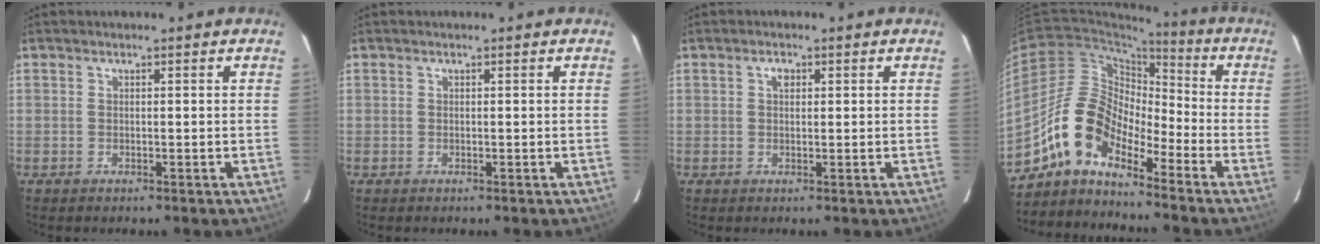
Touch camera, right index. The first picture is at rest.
{"total": 0.0}
{"total": 1.5, "force": [0.5, 1.0, 1.0], "torque": [-0.015, 0.007, 0.007]}
{"total": 11.3, "force": [-8.3, 5.0, 5.7], "torque": [-0.102, 0.024, -0.172]}